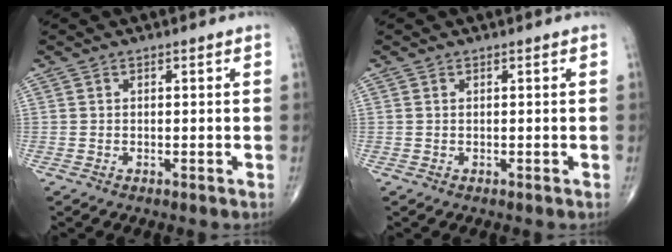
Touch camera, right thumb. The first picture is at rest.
{"total": 0.0}